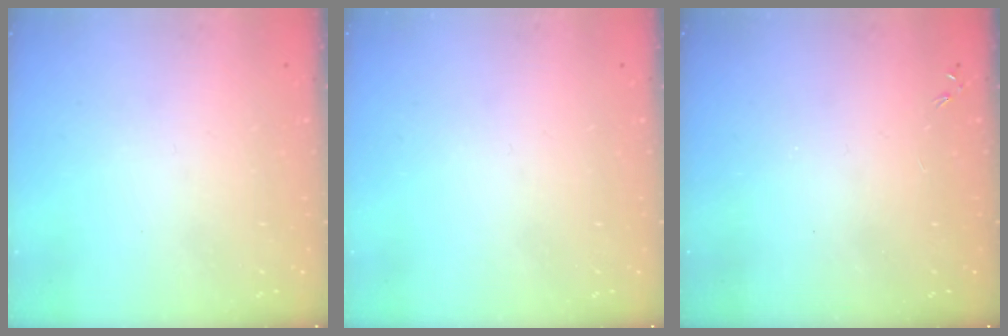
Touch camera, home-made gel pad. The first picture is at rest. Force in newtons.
{"total": 0.0}
{"total": 0.0}